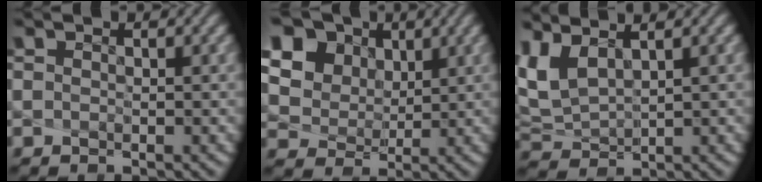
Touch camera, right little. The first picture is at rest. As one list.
[{"total": 13.2, "force": [6.3, 10.1, 5.8], "torque": [-0.161, 0.018, 0.136]}, {"total": 3.0, "force": [1.7, 1.0, 2.2], "torque": [-0.060, -0.001, 0.052]}]